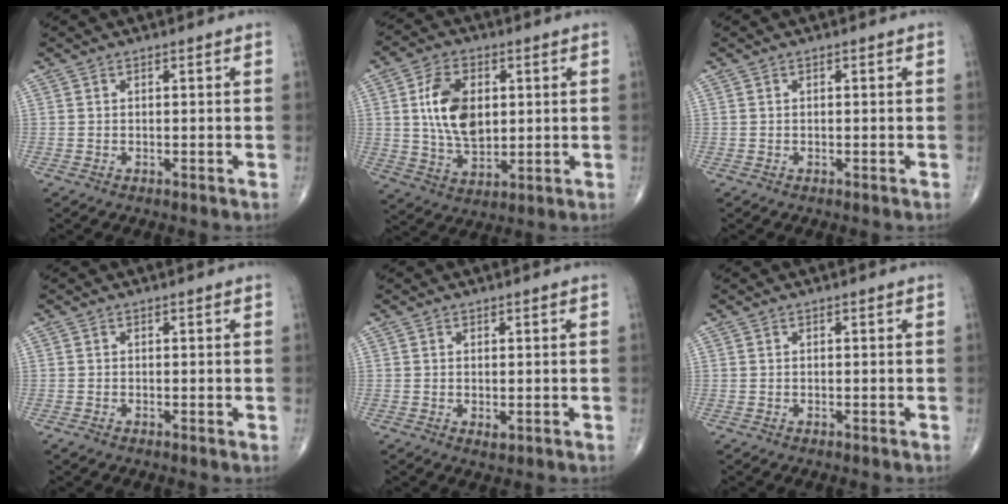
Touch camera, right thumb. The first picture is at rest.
{"total": 12.4, "force": [2.2, 7.6, 9.6], "torque": [-0.158, -0.010, 0.044]}
{"total": 0.0}
{"total": 1.0, "force": [-0.3, 0.4, 0.8], "torque": [-0.016, -0.005, -0.010]}
{"total": 1.3, "force": [-0.1, 0.7, 1.1], "torque": [-0.018, -0.005, 0.000]}
{"total": 0.0}